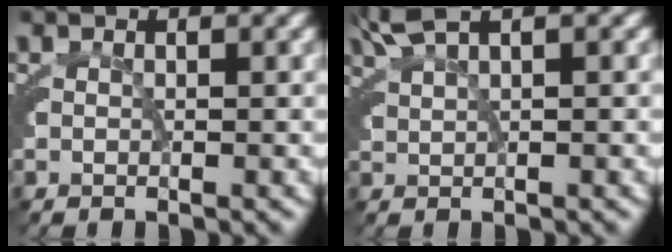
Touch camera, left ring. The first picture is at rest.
{"total": 3.7, "force": [2.8, 0.9, 2.3], "torque": [-0.045, 0.015, 0.047]}